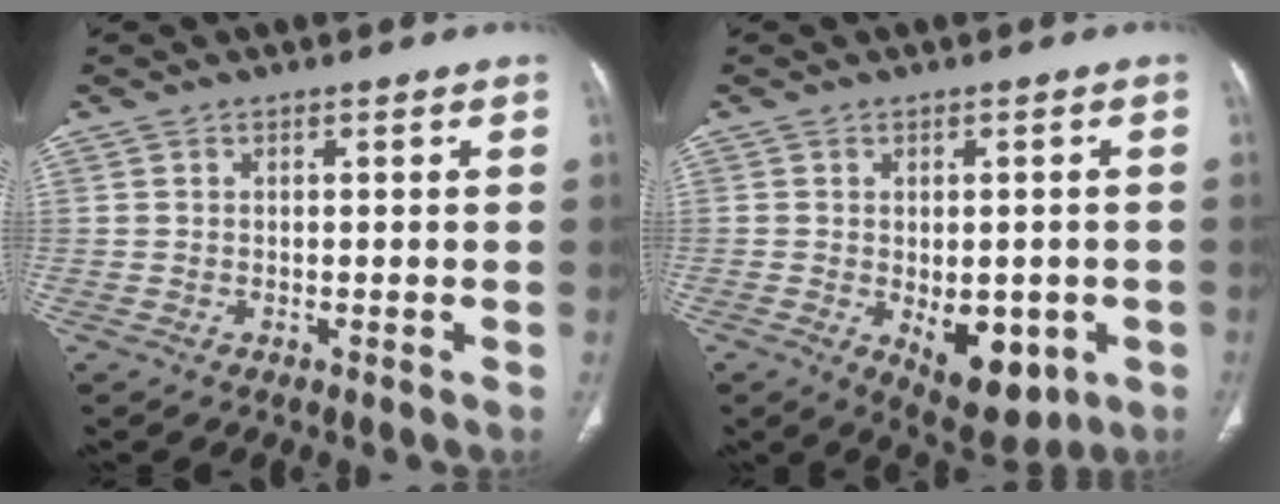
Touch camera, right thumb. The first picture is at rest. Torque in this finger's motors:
{"motor_torque": [-0.55, 0.43, 0.47, 0.51, 0.04]}